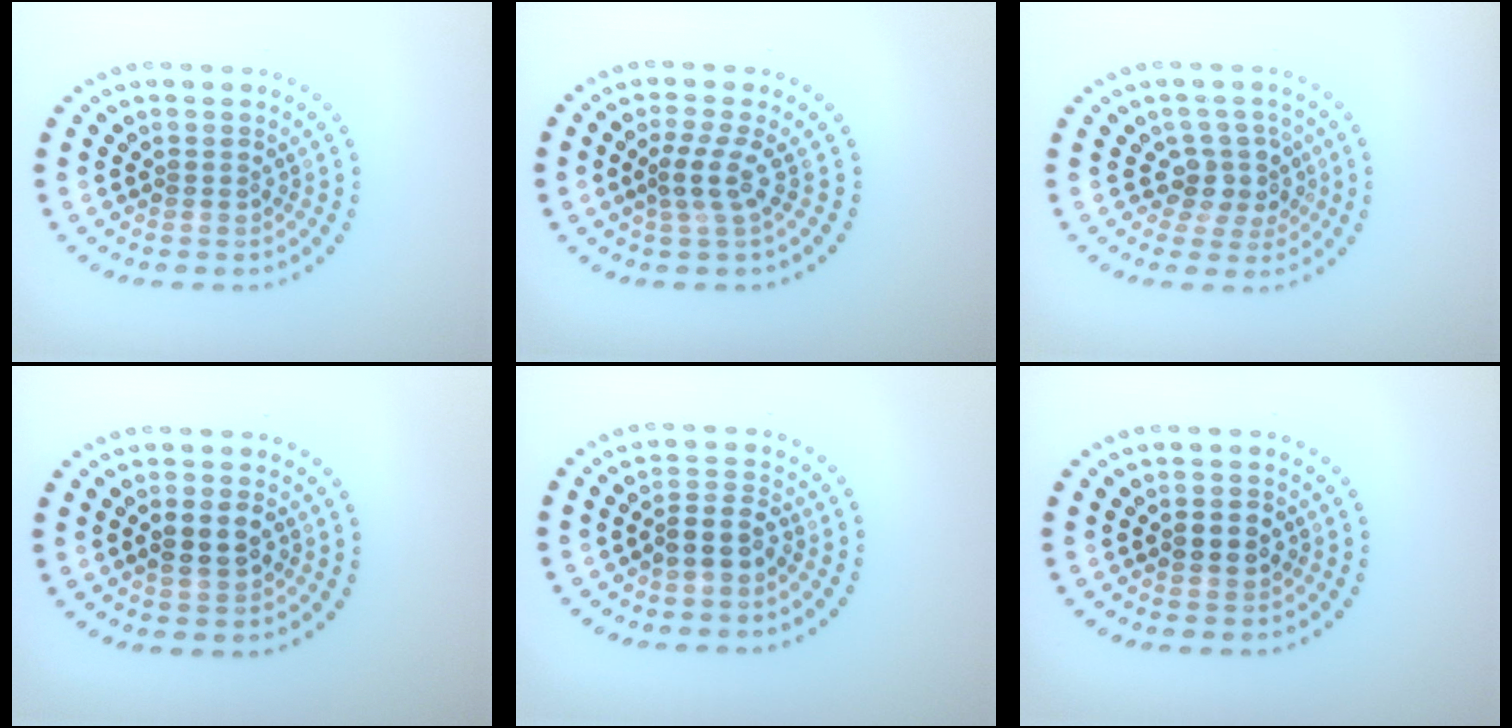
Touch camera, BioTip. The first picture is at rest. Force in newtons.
{"total": 2.4, "press": 1.6, "slide": 1.8}
{"total": 3.1, "press": 2.4, "slide": 2.0}
{"total": 2.5, "press": 2.5, "slide": 0.2}
{"total": 2.5, "press": 2.2, "slide": 1.1}
{"total": 2.5, "press": 2.5, "slide": 0.3}